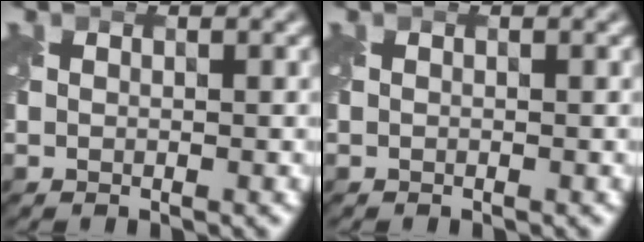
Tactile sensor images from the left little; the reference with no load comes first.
{"total": 0.0}